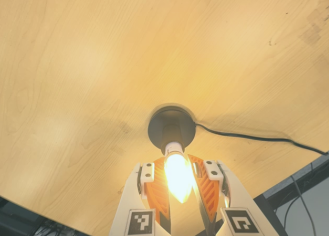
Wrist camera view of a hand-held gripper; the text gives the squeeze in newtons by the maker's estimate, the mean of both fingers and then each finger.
{"total": 15.9, "left": 15.6, "right": 16.2}